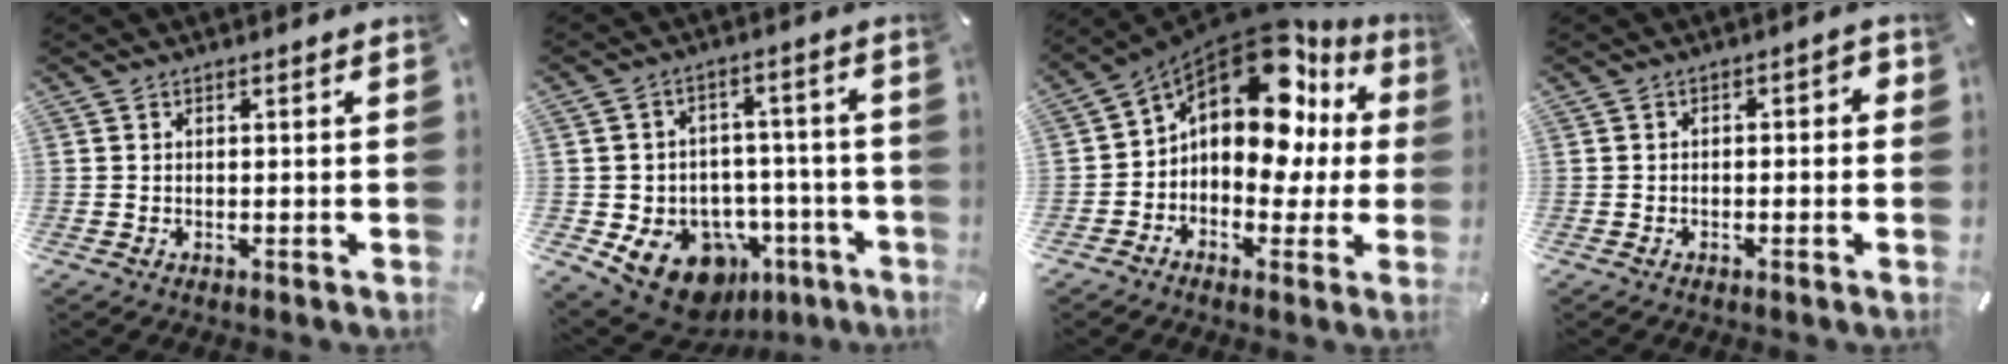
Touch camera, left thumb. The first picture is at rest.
{"total": 14.5, "force": [-7.5, 10.3, 6.9], "torque": [-0.089, 0.040, -0.118]}
{"total": 16.2, "force": [6.7, 9.4, 11.4], "torque": [-0.191, -0.057, 0.106]}
{"total": 2.7, "force": [-1.7, 1.1, 1.8], "torque": [-0.030, 0.013, -0.033]}